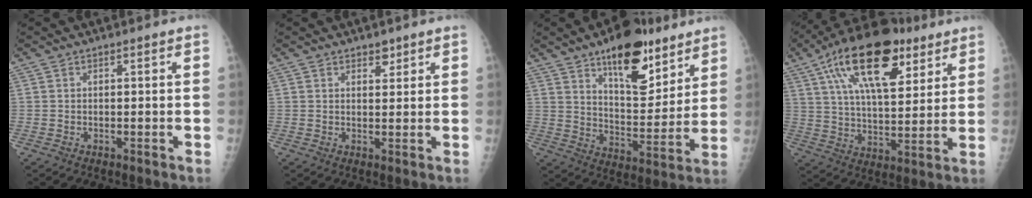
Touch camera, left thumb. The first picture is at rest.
{"total": 2.2, "force": [1.6, 1.2, 0.9], "torque": [0.002, -0.010, 0.022]}
{"total": 17.9, "force": [11.3, 7.8, 11.5], "torque": [-0.117, -0.072, 0.178]}
{"total": 22.0, "force": [11.2, 10.1, 16.1], "torque": [-0.251, -0.022, 0.186]}